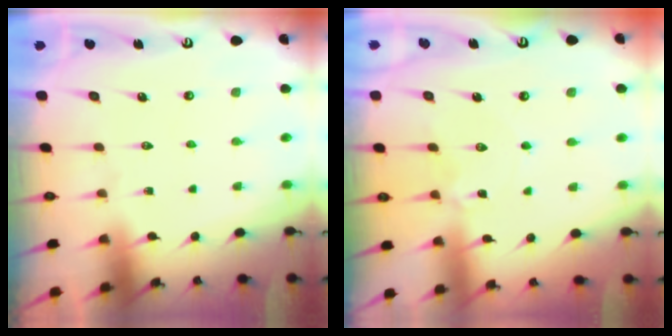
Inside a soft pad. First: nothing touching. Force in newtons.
{"total": 2.5, "press": 2.5, "slide": 0.4}